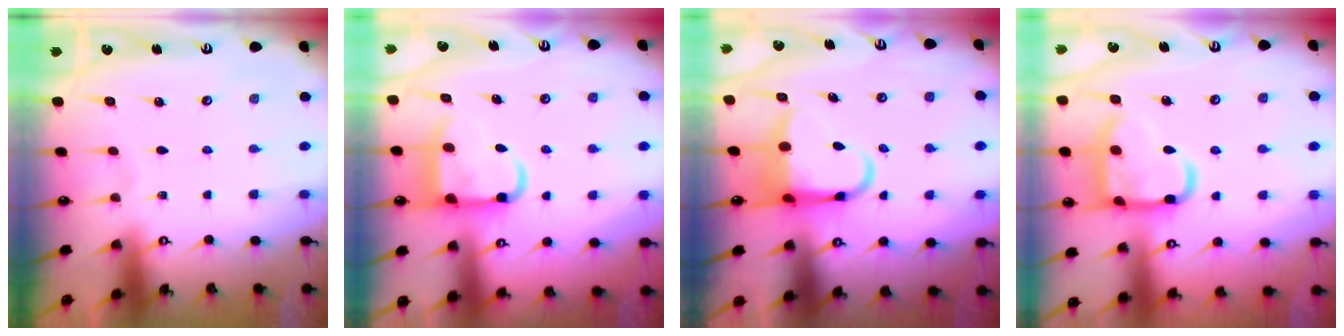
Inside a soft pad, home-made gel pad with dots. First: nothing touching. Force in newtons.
{"total": 10.6, "press": 10.5, "slide": 1.6}
{"total": 7.9, "press": 7.7, "slide": 1.7}
{"total": 16.9, "press": 16.9, "slide": 1.5}